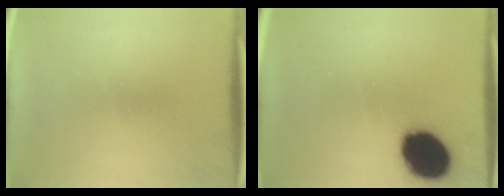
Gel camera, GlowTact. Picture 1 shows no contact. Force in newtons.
{"total": 16.9}